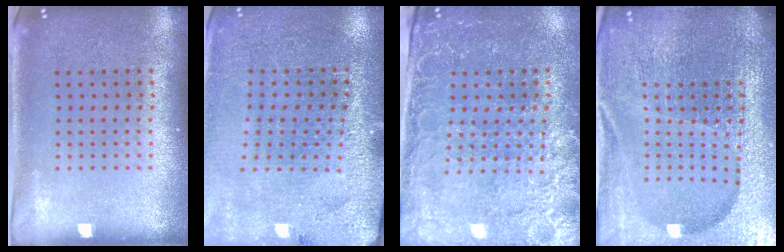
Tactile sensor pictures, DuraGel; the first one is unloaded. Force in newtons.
{"total": 2.8, "press": 2.8, "slide": 0.1}
{"total": 2.9, "press": 2.8, "slide": 0.8}
{"total": 6.4, "press": 5.5, "slide": 3.1}